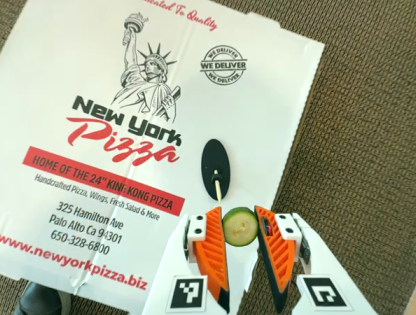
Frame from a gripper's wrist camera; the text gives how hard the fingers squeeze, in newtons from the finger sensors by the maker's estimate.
{"total": 7.9, "left": 7.7, "right": 8.1}